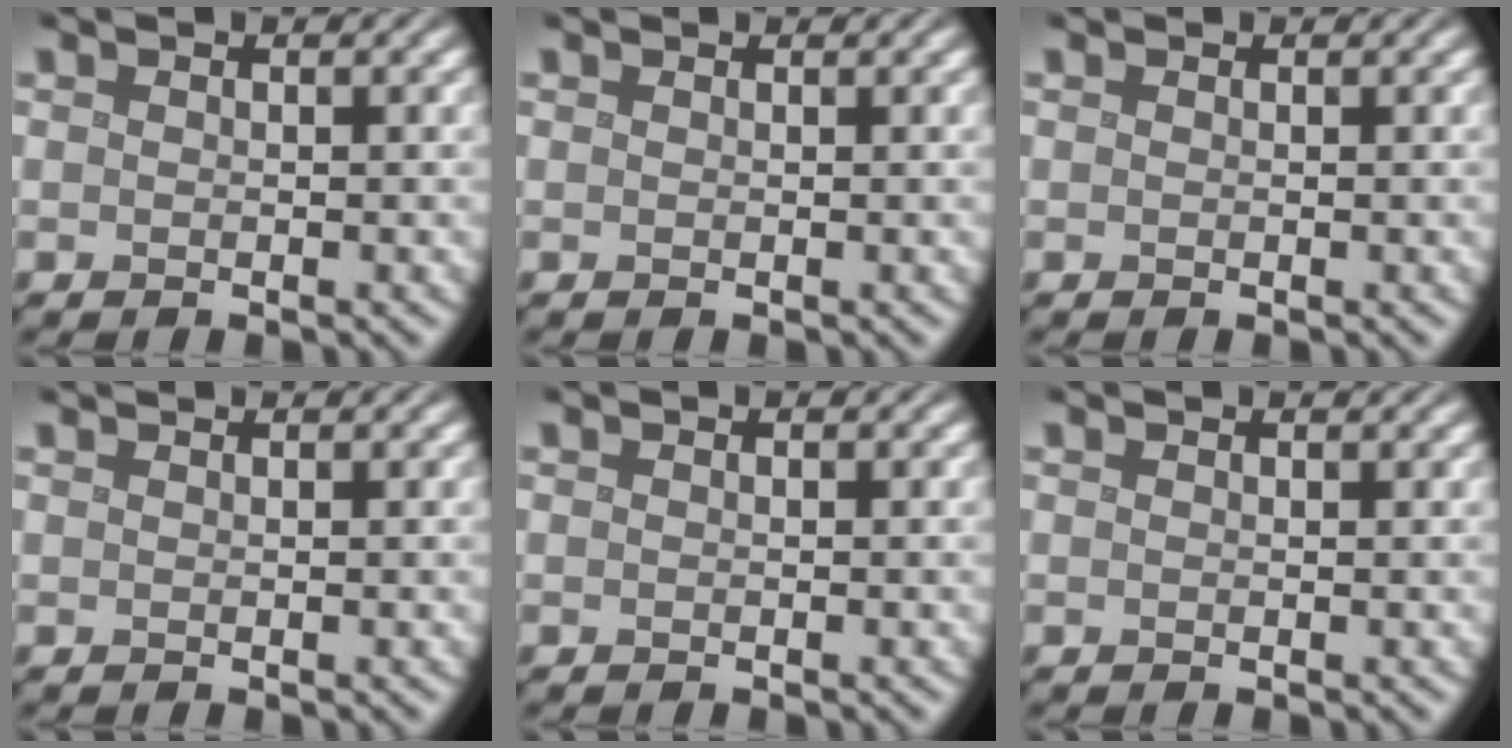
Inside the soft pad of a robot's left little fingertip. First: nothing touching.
{"total": 0.7, "force": [0.6, 0.0, 0.1], "torque": [-0.005, -0.004, 0.005]}
{"total": 0.0}
{"total": 1.0, "force": [0.9, 0.2, 0.4], "torque": [-0.007, -0.003, 0.005]}
{"total": 0.0}
{"total": 0.9, "force": [0.7, 0.2, 0.4], "torque": [-0.003, 0.001, 0.007]}